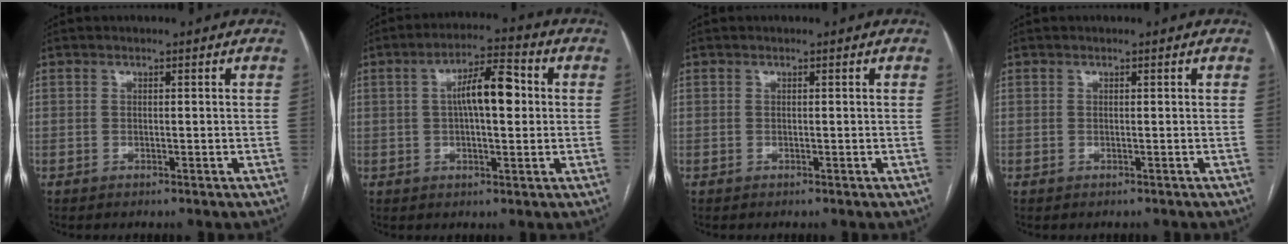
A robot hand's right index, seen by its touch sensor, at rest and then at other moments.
{"total": 8.5, "force": [1.1, 2.4, 8.0], "torque": [-0.141, 0.024, 0.015]}
{"total": 0.0}
{"total": 0.0}